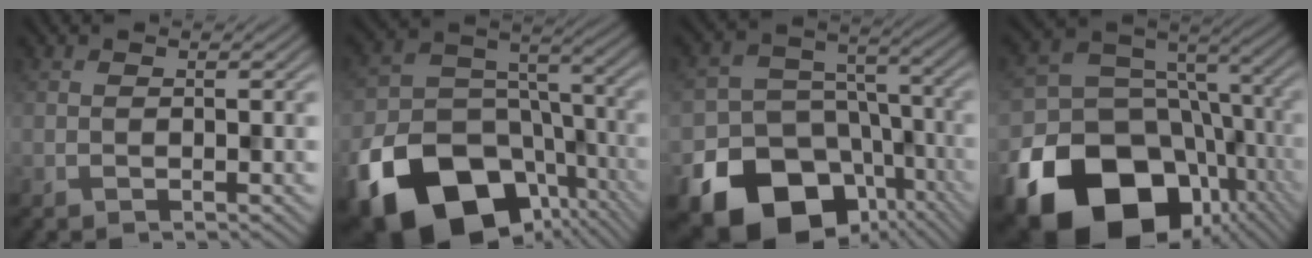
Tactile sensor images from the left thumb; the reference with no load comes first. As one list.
[{"total": 22.0, "force": [-12.0, 15.5, 10.1], "torque": [-0.215, -0.069, -0.174]}, {"total": 20.5, "force": [-10.9, 15.6, 7.5], "torque": [-0.137, -0.077, -0.171]}, {"total": 23.9, "force": [-11.1, 18.4, 10.3], "torque": [-0.208, -0.071, -0.178]}]